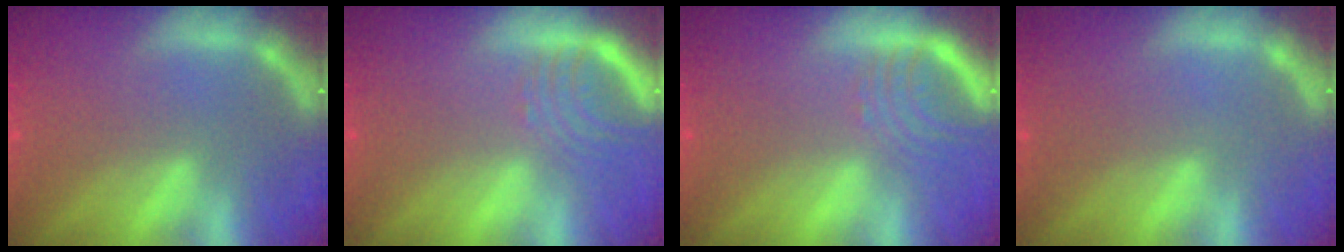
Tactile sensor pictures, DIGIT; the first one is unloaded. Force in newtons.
{"total": 3.9}
{"total": 3.9}
{"total": 0.0}